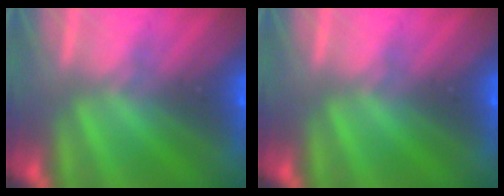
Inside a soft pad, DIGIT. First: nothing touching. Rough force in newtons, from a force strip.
{"total": 0.0}